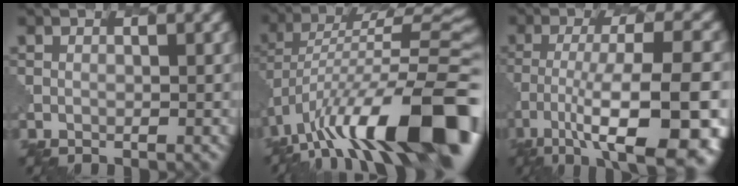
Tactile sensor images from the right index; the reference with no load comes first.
{"total": 15.0, "force": [-6.4, 5.5, 12.5], "torque": [-0.196, 0.027, -0.103]}
{"total": 13.1, "force": [-6.2, 4.0, 10.8], "torque": [-0.182, -0.004, -0.088]}